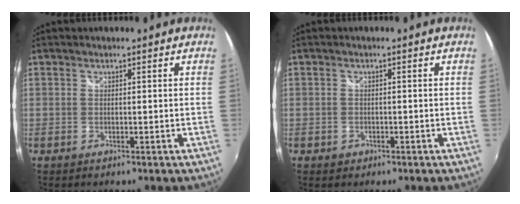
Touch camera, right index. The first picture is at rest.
{"total": 1.7, "force": [-0.9, 1.4, 0.5], "torque": [-0.011, -0.002, -0.012]}